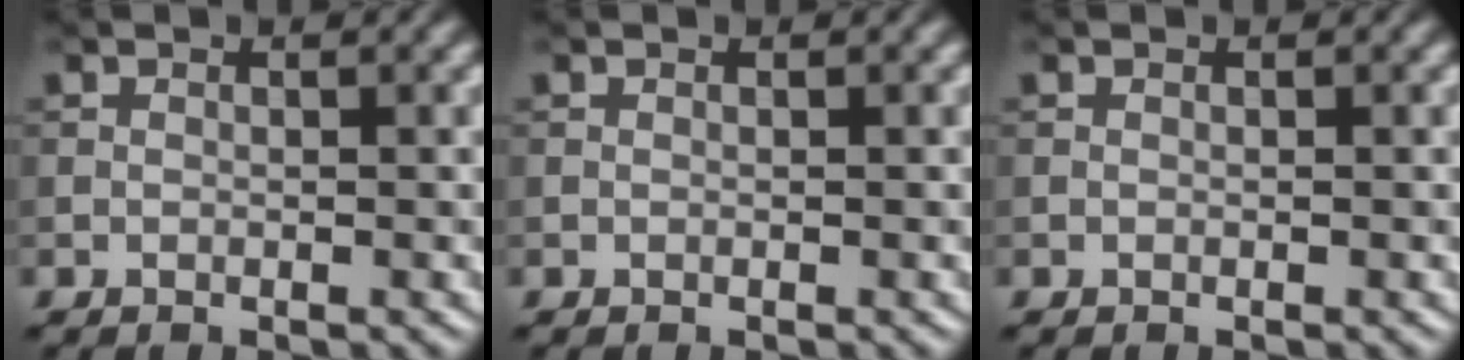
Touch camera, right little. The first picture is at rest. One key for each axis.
{"total": 0.0}
{"total": 0.0}